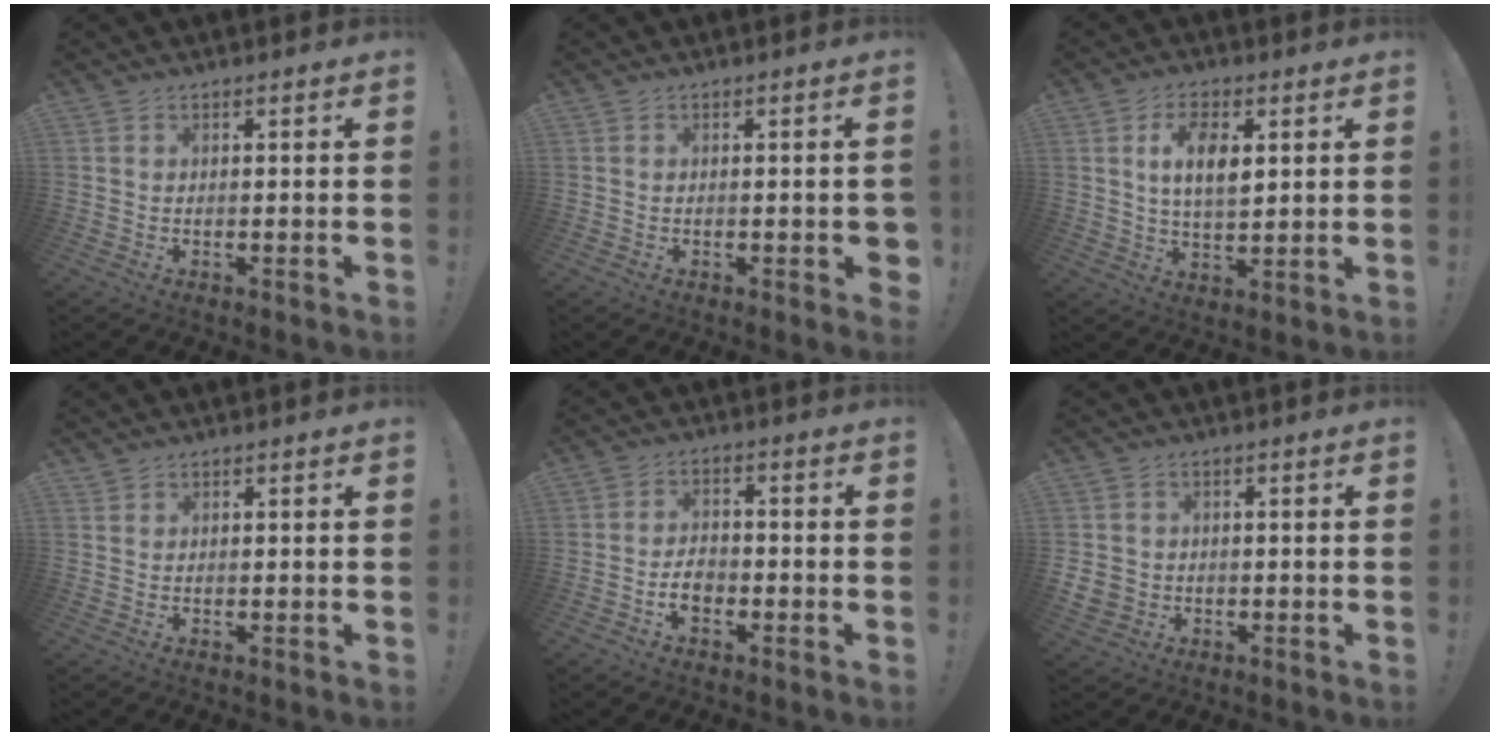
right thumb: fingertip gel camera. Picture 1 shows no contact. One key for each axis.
{"total": 1.9, "fx": -0.2, "fy": 0.8, "fz": 1.8, "tx": -0.023, "ty": 0.003, "tz": -0.002}
{"total": 9.1, "fx": 3.2, "fy": 4.7, "fz": 7.1, "tx": -0.109, "ty": -0.002, "tz": 0.052}
{"total": 0.9, "fx": 0.8, "fy": 0.3, "fz": 0.2, "tx": 0.005, "ty": -0.004, "tz": 0.013}
{"total": 5.7, "fx": -2.5, "fy": 3.8, "fz": 3.4, "tx": -0.045, "ty": 0.006, "tz": -0.047}
{"total": 4.4, "fx": 0.1, "fy": 4.2, "fz": 1.3, "tx": -0.026, "ty": -0.003, "tz": 0.002}